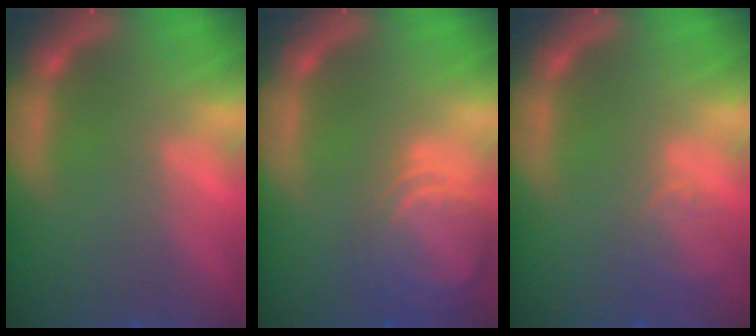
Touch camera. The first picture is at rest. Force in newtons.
{"total": 6.5}
{"total": 2.5}